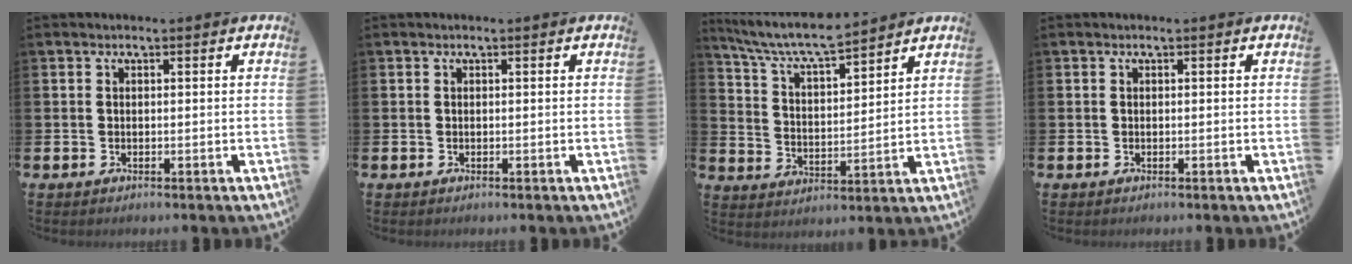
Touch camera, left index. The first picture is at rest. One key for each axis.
{"total": 0.0}
{"total": 7.1, "fx": 6.6, "fy": 0.6, "fz": 2.6, "tx": -0.082, "ty": -0.039, "tz": 0.115}
{"total": 0.0}